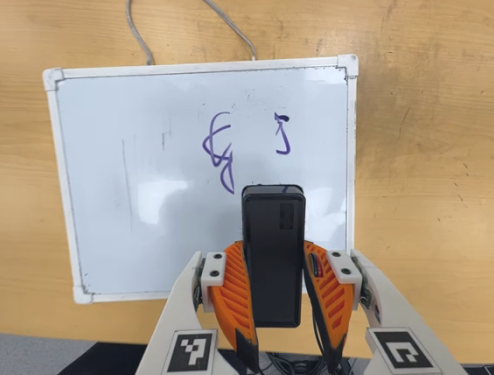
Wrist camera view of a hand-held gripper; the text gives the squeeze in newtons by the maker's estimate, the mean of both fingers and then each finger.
{"total": 6.9, "left": 5.2, "right": 8.5}